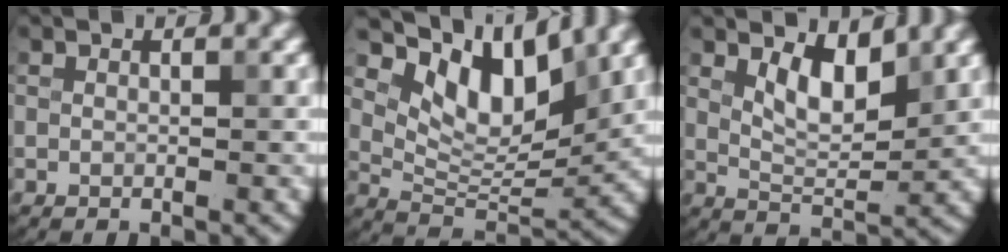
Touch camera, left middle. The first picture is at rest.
{"total": 7.8, "force": [4.4, 3.5, 5.4], "torque": [-0.086, -0.010, 0.077]}
{"total": 3.8, "force": [1.9, 1.6, 2.9], "torque": [-0.055, -0.005, 0.035]}